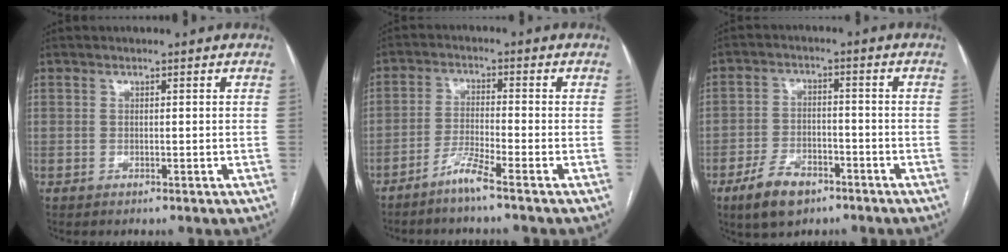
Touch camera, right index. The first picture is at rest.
{"total": 4.3, "force": [-3.4, -0.8, 2.5], "torque": [-0.055, -0.012, -0.075]}
{"total": 7.4, "force": [-4.8, 3.9, 4.1], "torque": [-0.084, 0.000, -0.080]}